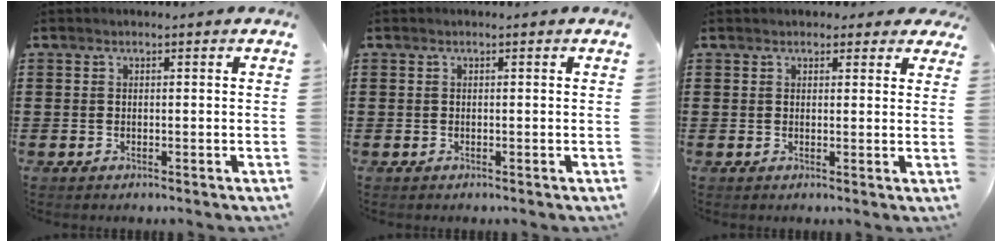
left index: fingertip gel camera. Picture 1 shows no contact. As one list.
[{"total": 0.0}, {"total": 2.0, "force": [1.7, 1.0, 0.4], "torque": [-0.007, 0.003, 0.029]}]